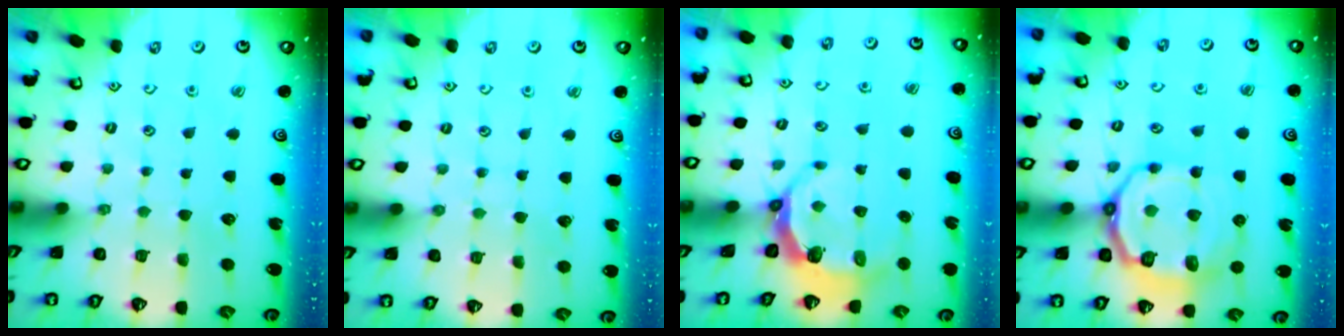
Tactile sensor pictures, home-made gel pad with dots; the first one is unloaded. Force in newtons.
{"total": 4.4, "press": 4.4, "slide": 0.4}
{"total": 5.7, "press": 4.8, "slide": 3.1}
{"total": 14.4, "press": 14.1, "slide": 3.0}